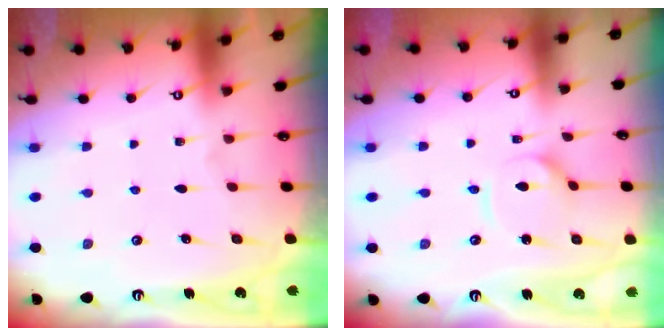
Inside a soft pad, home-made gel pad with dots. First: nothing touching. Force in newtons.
{"total": 4.5, "press": 4.5, "slide": 0.4}